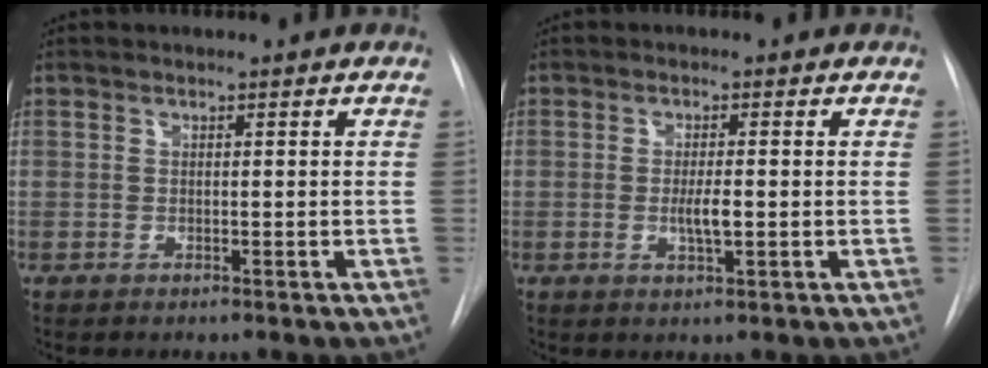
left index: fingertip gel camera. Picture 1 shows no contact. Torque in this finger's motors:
{"motor_torque": [0.83, -0.13, 0.33, 0.09]}